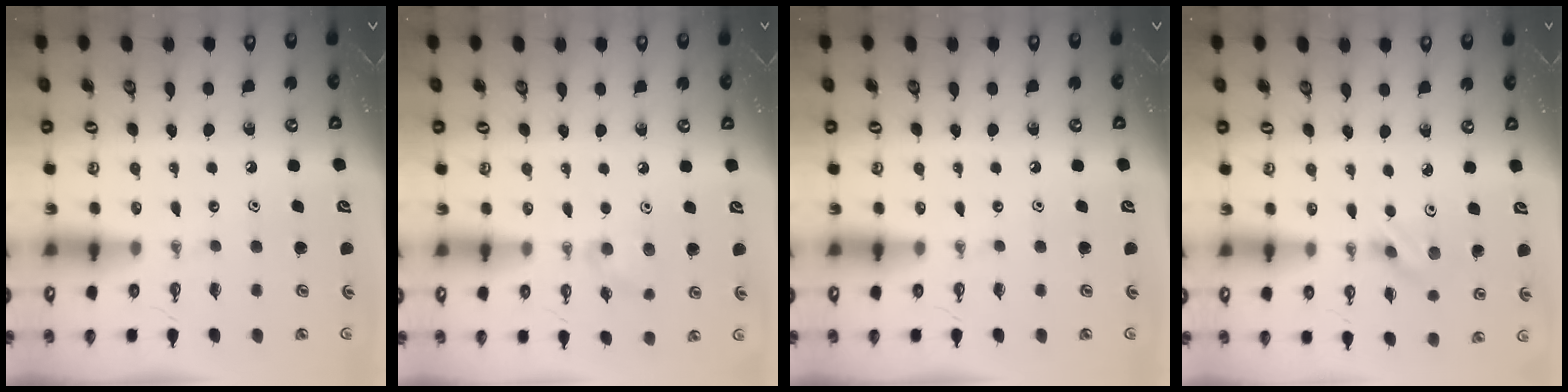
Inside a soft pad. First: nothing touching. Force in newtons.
{"total": 6.8, "press": 6.8, "slide": 0.8}
{"total": 0.0}
{"total": 2.2, "press": 2.1, "slide": 0.7}